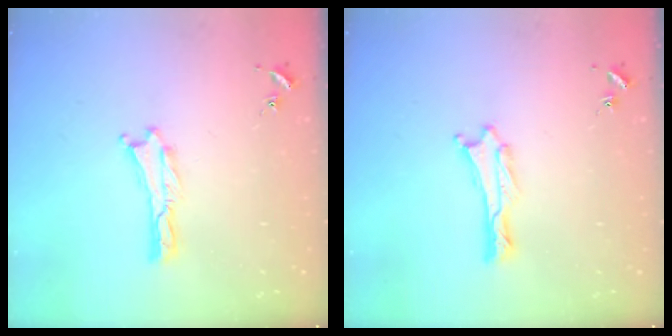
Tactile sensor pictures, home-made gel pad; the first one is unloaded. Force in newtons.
{"total": 0.6, "press": 0.5, "slide": 0.1}